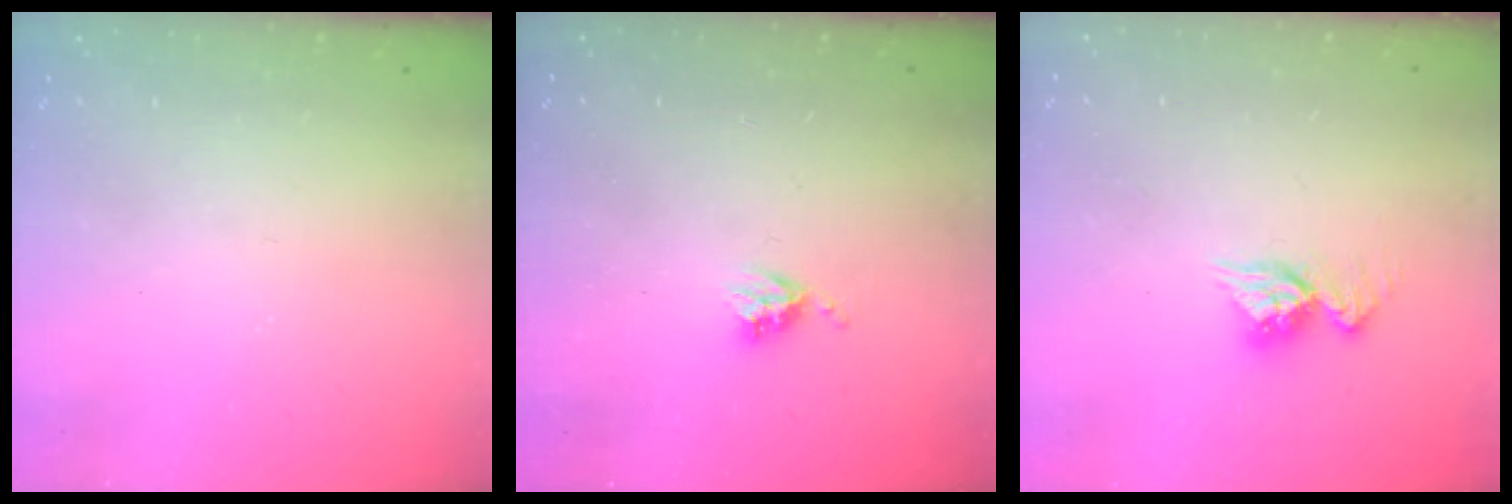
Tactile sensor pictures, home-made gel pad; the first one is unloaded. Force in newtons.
{"total": 4.8, "press": 4.8, "slide": 0.4}
{"total": 9.4, "press": 9.4, "slide": 0.9}